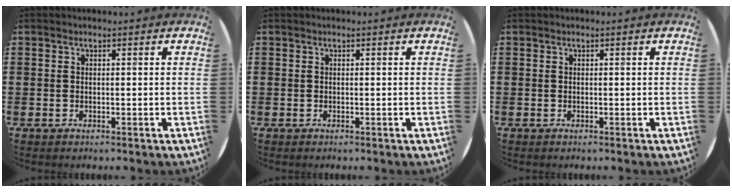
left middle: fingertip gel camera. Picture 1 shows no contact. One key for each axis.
{"total": 0.0}
{"total": 0.0}